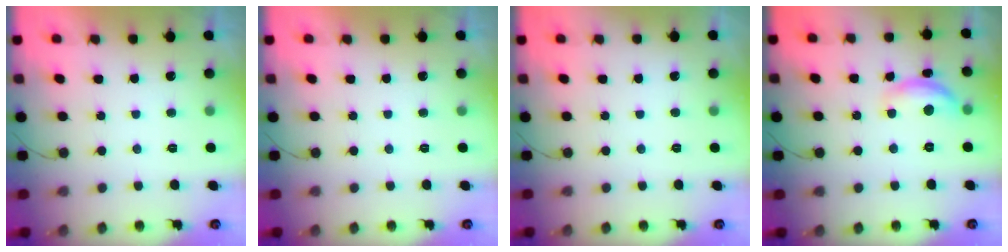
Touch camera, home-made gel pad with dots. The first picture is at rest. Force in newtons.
{"total": 0.0}
{"total": 0.0}
{"total": 10.9, "press": 10.9, "slide": 0.6}